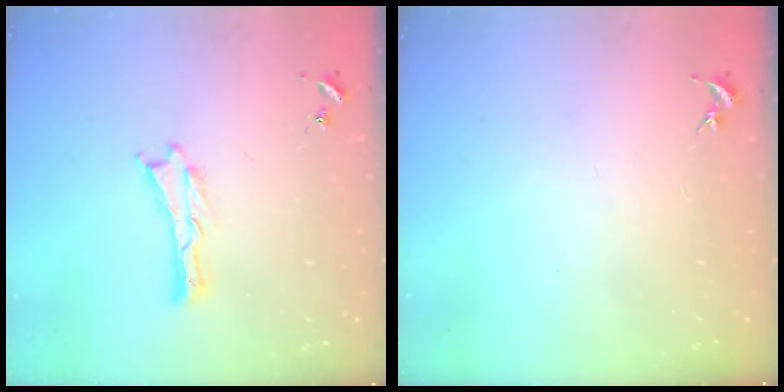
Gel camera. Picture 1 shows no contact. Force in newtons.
{"total": 0.0}